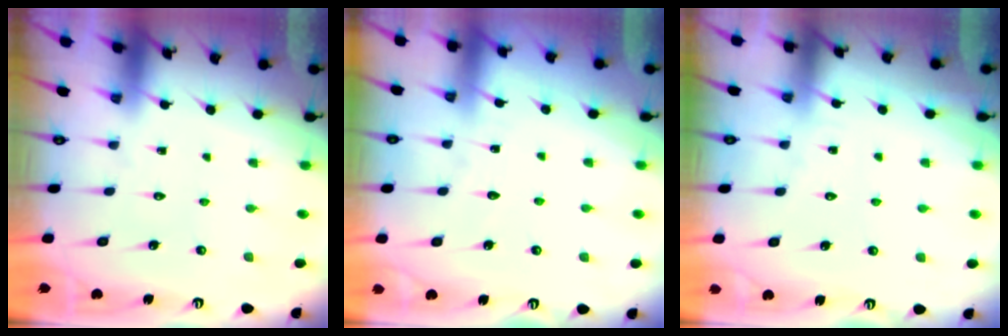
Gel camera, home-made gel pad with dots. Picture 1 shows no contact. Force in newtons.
{"total": 3.0, "press": 3.0, "slide": 0.3}
{"total": 3.6, "press": 3.6, "slide": 0.5}